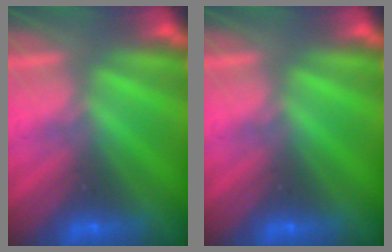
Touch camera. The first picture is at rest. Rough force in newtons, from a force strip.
{"total": 0.0}